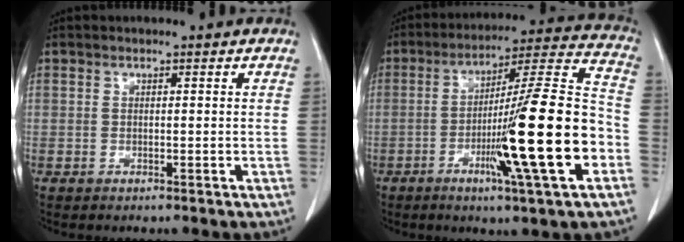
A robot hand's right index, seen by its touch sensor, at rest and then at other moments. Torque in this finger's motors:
{"motor_torque": [1.68, -0.46, 0.76, 0.21]}